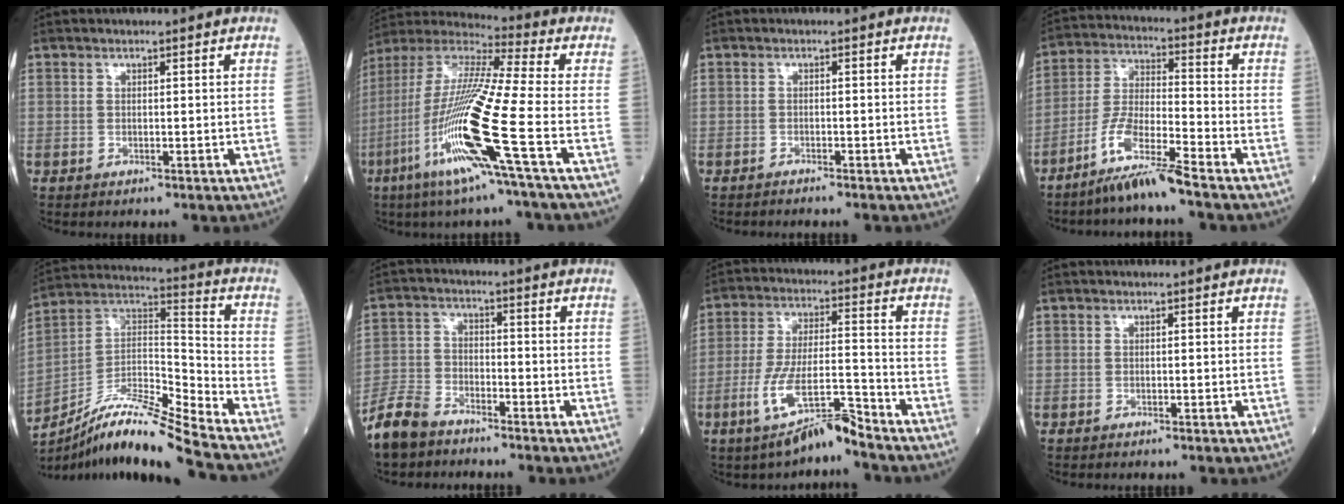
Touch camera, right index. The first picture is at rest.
{"total": 19.3, "force": [-7.1, -0.8, 18.0], "torque": [-0.385, -0.032, -0.150]}
{"total": 2.4, "force": [-2.2, -0.2, 0.9], "torque": [-0.011, 0.001, -0.028]}
{"total": 9.1, "force": [-6.9, -0.2, 6.0], "torque": [-0.123, -0.023, -0.138]}
{"total": 16.1, "force": [-13.6, -1.1, 8.5], "torque": [-0.157, 0.019, -0.247]}
{"total": 7.5, "force": [-6.5, 2.8, 2.5], "torque": [-0.062, -0.016, -0.131]}
{"total": 9.0, "force": [-6.4, 0.4, 6.3], "torque": [-0.127, -0.009, -0.122]}
{"total": 0.8, "force": [-0.7, 0.0, 0.3], "torque": [-0.003, 0.000, -0.011]}